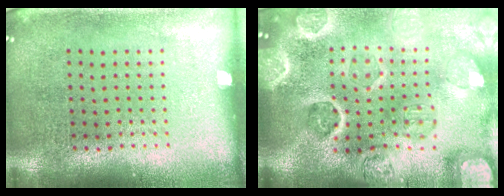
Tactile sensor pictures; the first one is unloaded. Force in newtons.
{"total": 4.9, "press": 4.2, "slide": 2.4}